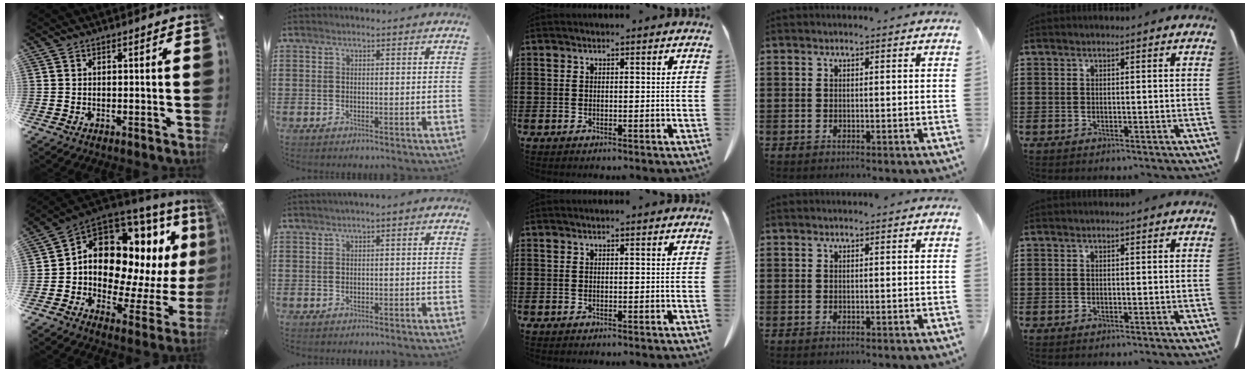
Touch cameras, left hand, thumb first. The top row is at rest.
{"thumb": {"total": 15.8, "force": [5.5, 11.2, 9.7], "torque": [-0.164, -0.056, 0.095]}, "index": {"total": 0.9, "force": [-0.6, 0.3, 0.6], "torque": [-0.011, 0.000, -0.013]}}